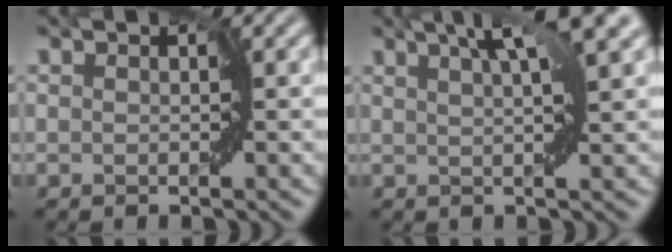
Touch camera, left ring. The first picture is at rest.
{"total": 5.2, "force": [3.1, -0.1, 4.1], "torque": [-0.061, 0.016, 0.056]}